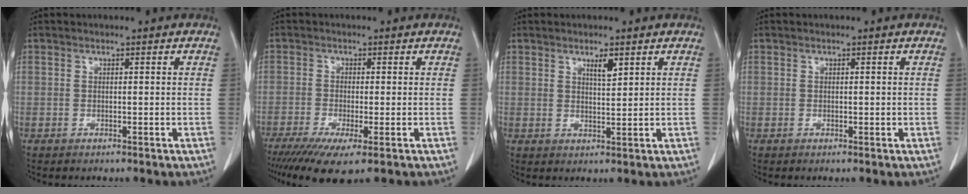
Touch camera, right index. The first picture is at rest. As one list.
[{"total": 8.0, "force": [-4.9, 1.1, 6.2], "torque": [-0.097, -0.020, -0.081]}, {"total": 2.4, "force": [1.5, 0.4, 1.9], "torque": [-0.034, -0.003, 0.027]}, {"total": 0.5, "force": [0.0, 0.2, 0.5], "torque": [-0.008, -0.001, 0.002]}]